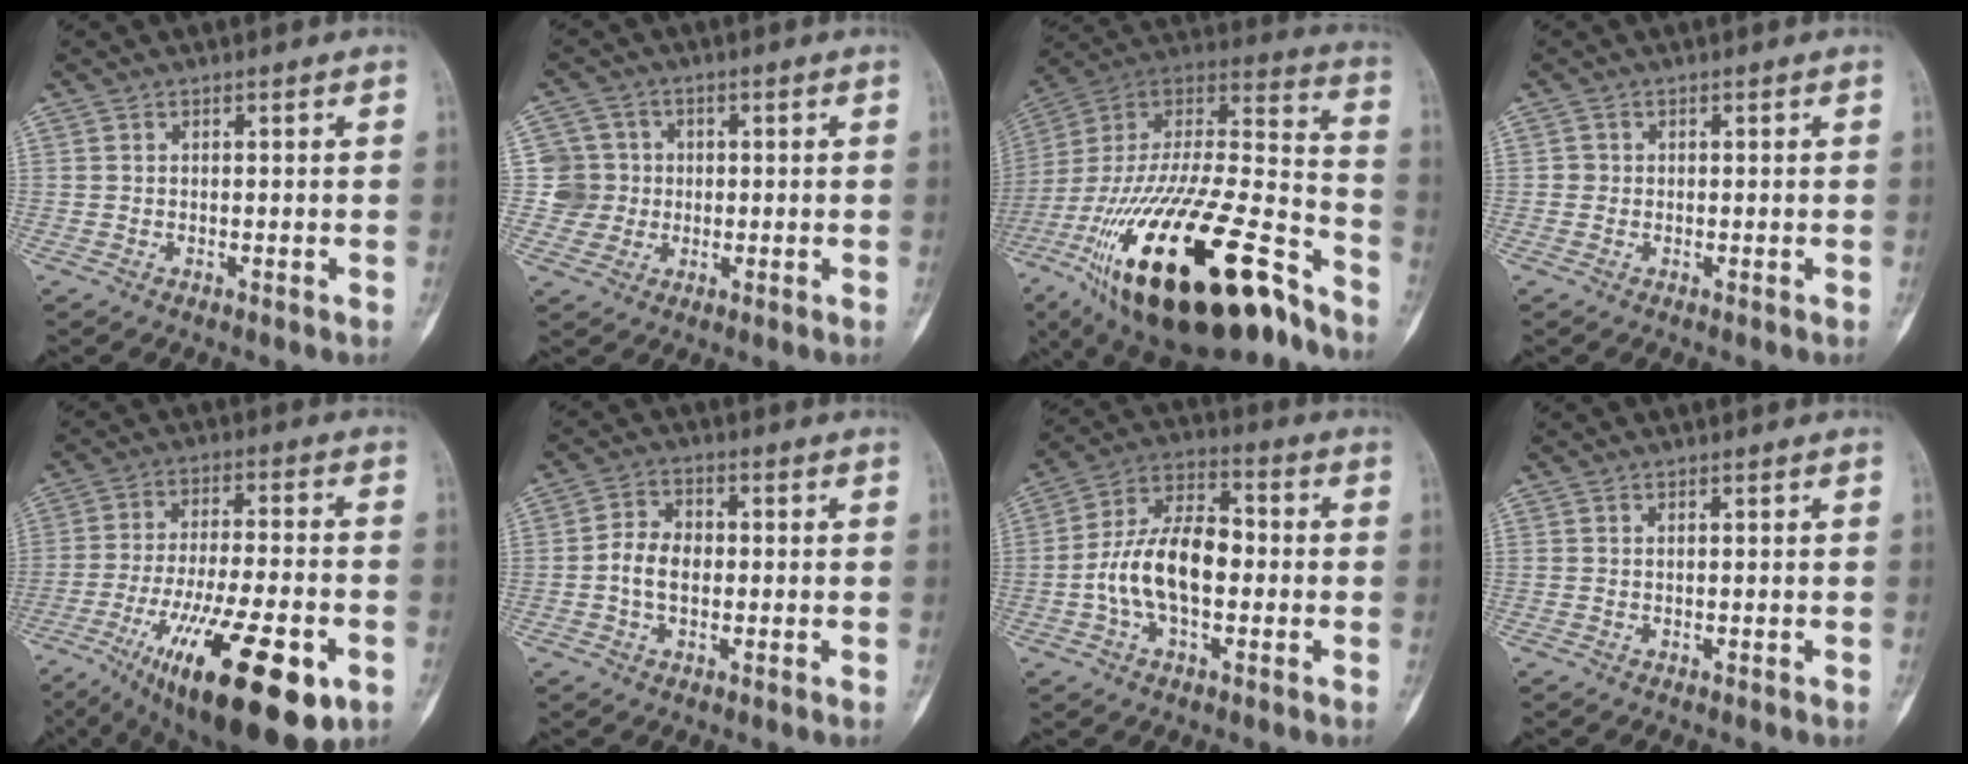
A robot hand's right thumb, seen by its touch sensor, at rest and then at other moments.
{"total": 6.3, "force": [0.2, 6.3, 0.3], "torque": [0.031, 0.012, -0.001]}
{"total": 39.5, "force": [-20.8, 14.8, 30.1], "torque": [-0.534, 0.041, -0.344]}
{"total": 1.0, "force": [-0.1, 1.0, 0.1], "torque": [0.004, 0.004, -0.002]}
{"total": 24.5, "force": [-10.8, 7.8, 20.6], "torque": [-0.327, 0.016, -0.164]}
{"total": 6.0, "force": [-0.7, 4.2, 4.2], "torque": [-0.069, 0.019, -0.019]}
{"total": 14.1, "force": [-1.6, 7.8, 11.6], "torque": [-0.207, 0.039, -0.034]}
{"total": 0.0}